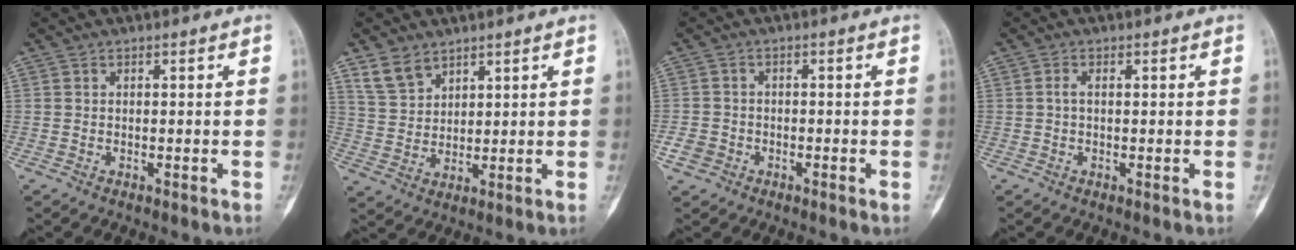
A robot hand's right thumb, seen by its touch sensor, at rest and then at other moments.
{"total": 6.0, "force": [4.3, 3.6, 2.0], "torque": [-0.027, -0.020, 0.094]}
{"total": 3.0, "force": [-1.4, 2.5, 0.9], "torque": [-0.011, 0.008, -0.029]}
{"total": 1.1, "force": [0.1, 0.5, 1.0], "torque": [-0.021, 0.002, 0.001]}